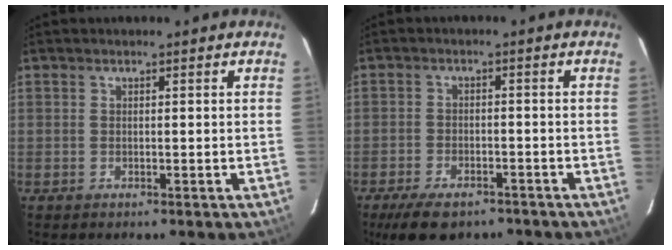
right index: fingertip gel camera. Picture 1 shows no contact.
{"total": 9.3, "force": [-7.0, 4.0, 4.7], "torque": [-0.111, -0.009, -0.109]}